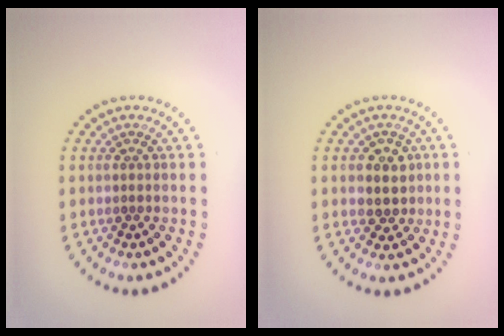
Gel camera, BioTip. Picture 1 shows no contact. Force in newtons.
{"total": 2.6, "press": 2.4, "slide": 1.0}